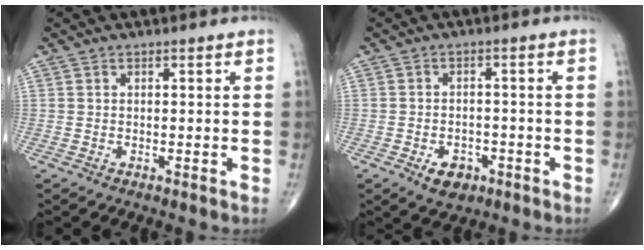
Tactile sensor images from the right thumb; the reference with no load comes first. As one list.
[{"total": 5.1, "force": [-2.5, 3.4, 2.9], "torque": [-0.031, 0.009, -0.033]}]